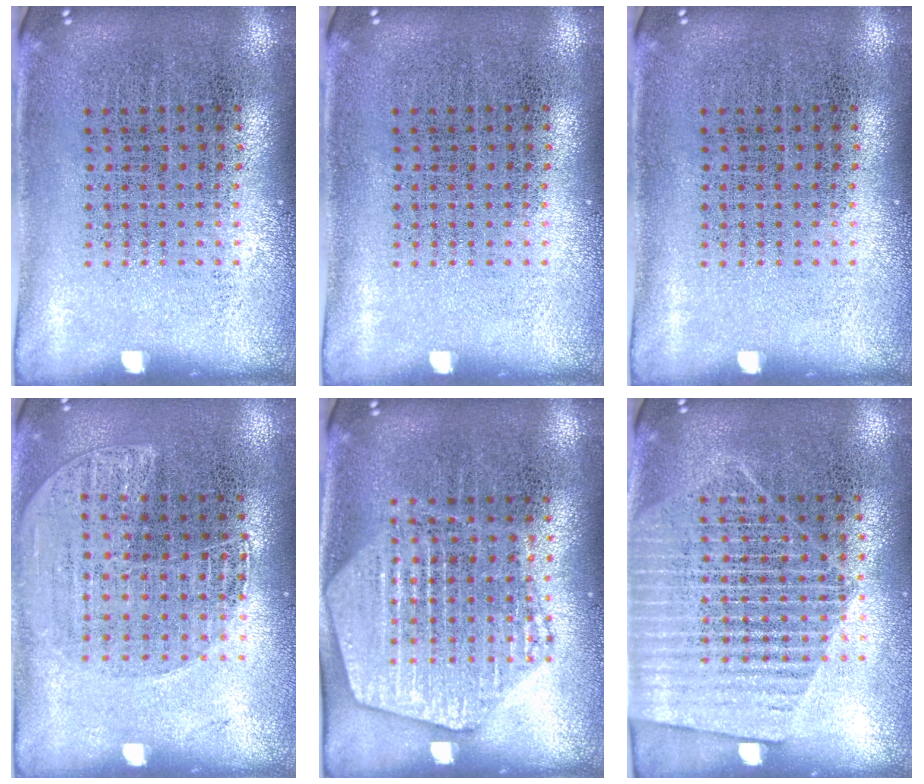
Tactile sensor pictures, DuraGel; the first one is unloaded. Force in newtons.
{"total": 0.0}
{"total": 0.0}
{"total": 1.3, "press": 1.3, "slide": 0.1}
{"total": 1.6, "press": 1.6, "slide": 0.2}
{"total": 1.7, "press": 1.5, "slide": 0.8}